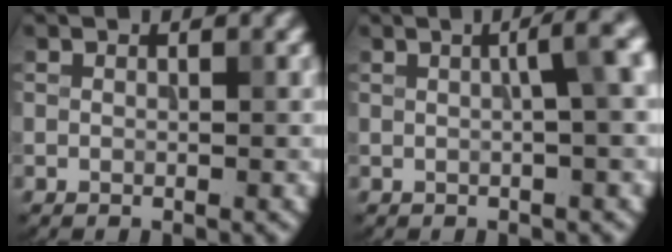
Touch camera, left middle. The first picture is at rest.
{"total": 4.8, "force": [0.8, 1.5, 4.4], "torque": [-0.035, 0.026, 0.007]}